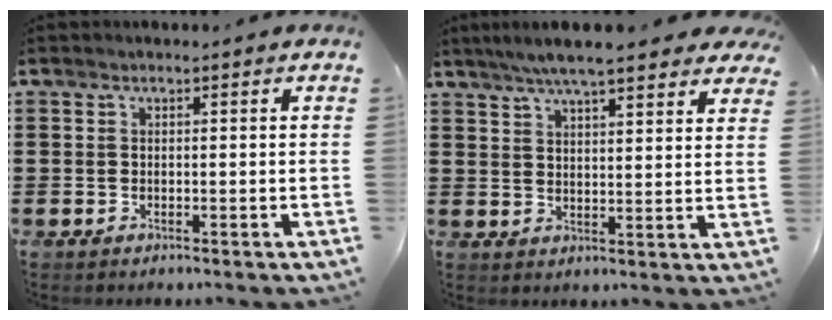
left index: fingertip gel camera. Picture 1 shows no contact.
{"total": 6.4, "force": [5.6, 0.4, 3.0], "torque": [-0.076, -0.012, 0.100]}